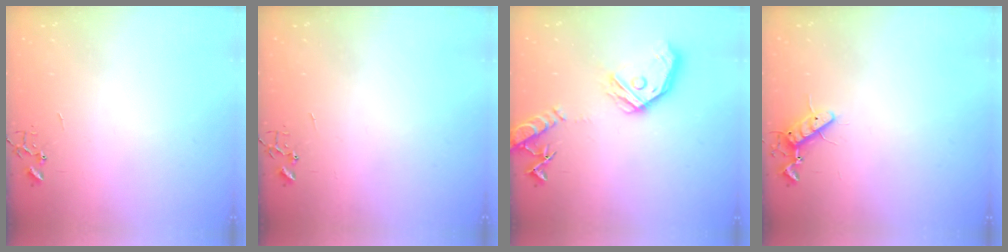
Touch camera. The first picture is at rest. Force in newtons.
{"total": 0.0}
{"total": 17.1, "press": 16.9, "slide": 2.2}
{"total": 8.5, "press": 8.4, "slide": 1.5}